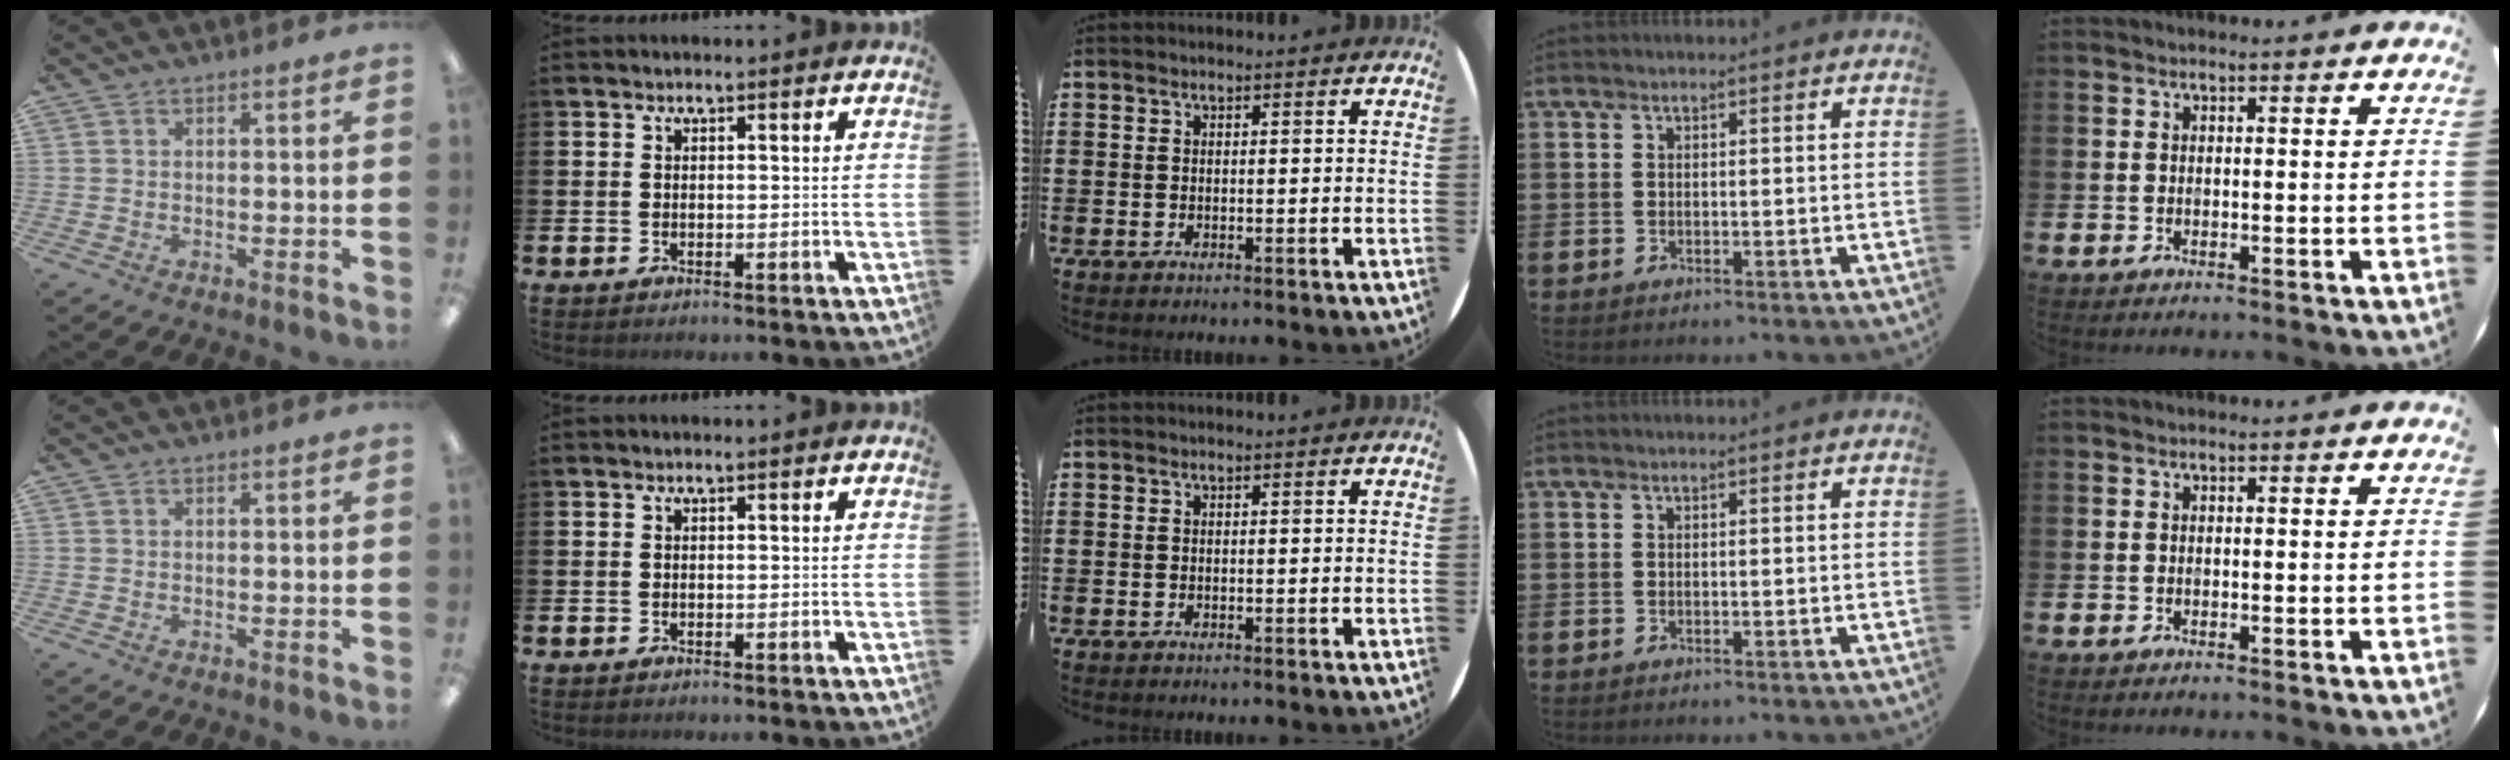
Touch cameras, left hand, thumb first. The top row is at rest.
{}